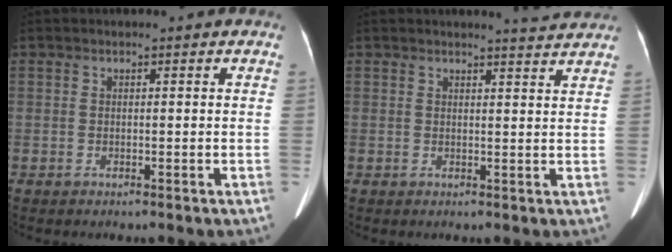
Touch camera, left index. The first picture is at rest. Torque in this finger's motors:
{"motor_torque": [-0.68, -1.23, -0.03, 0.01]}